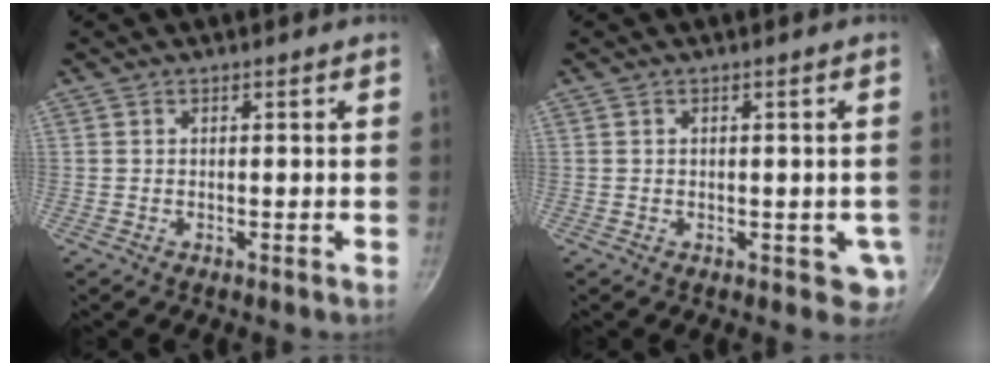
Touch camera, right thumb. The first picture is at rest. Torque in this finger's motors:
{"motor_torque": [-0.15, -0.05, 0.05, 0.43, -0.01]}